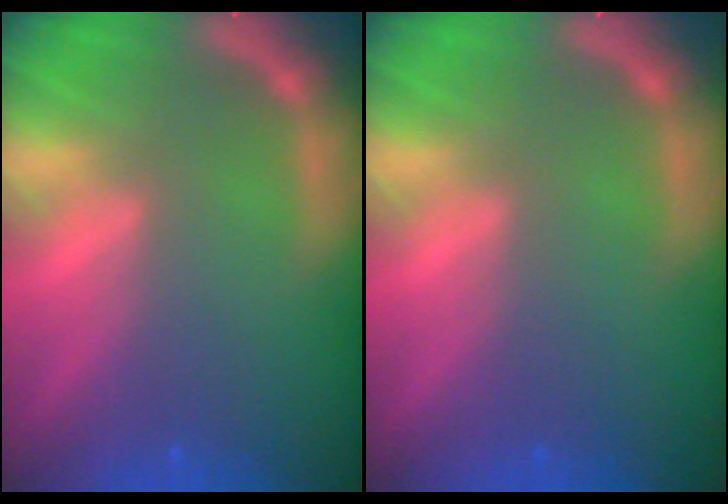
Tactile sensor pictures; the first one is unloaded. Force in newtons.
{"total": 0.0}